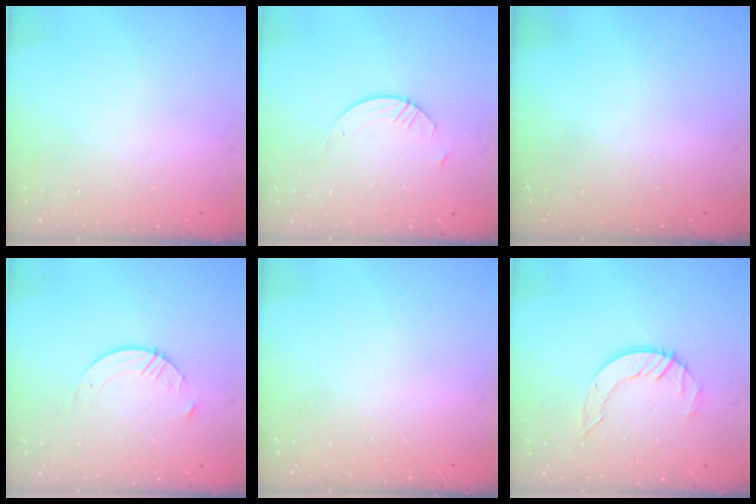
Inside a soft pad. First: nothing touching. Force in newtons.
{"total": 4.9, "press": 4.8, "slide": 0.5}
{"total": 0.0}
{"total": 5.6, "press": 5.6, "slide": 0.7}
{"total": 0.0}
{"total": 8.7, "press": 8.6, "slide": 0.8}